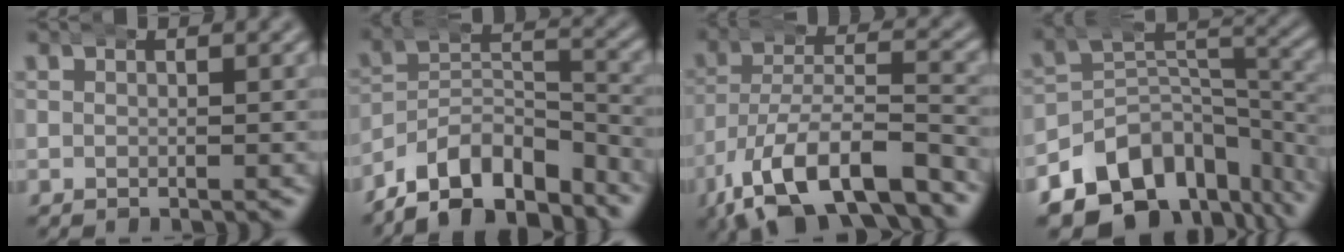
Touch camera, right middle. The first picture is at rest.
{"total": 13.6, "force": [-10.0, 7.4, 5.5], "torque": [-0.079, -0.035, -0.156]}
{"total": 10.0, "force": [-6.9, 4.0, 6.0], "torque": [-0.112, -0.027, -0.098]}
{"total": 14.4, "force": [-8.2, 9.4, 7.2], "torque": [-0.102, -0.025, -0.130]}